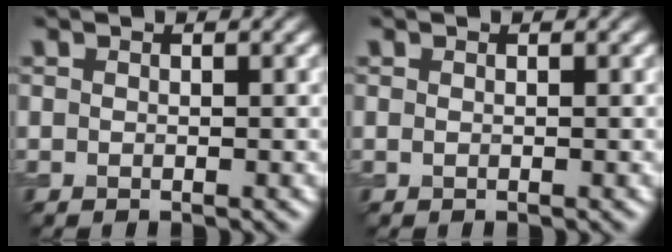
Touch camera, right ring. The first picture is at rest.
{"total": 0.0}